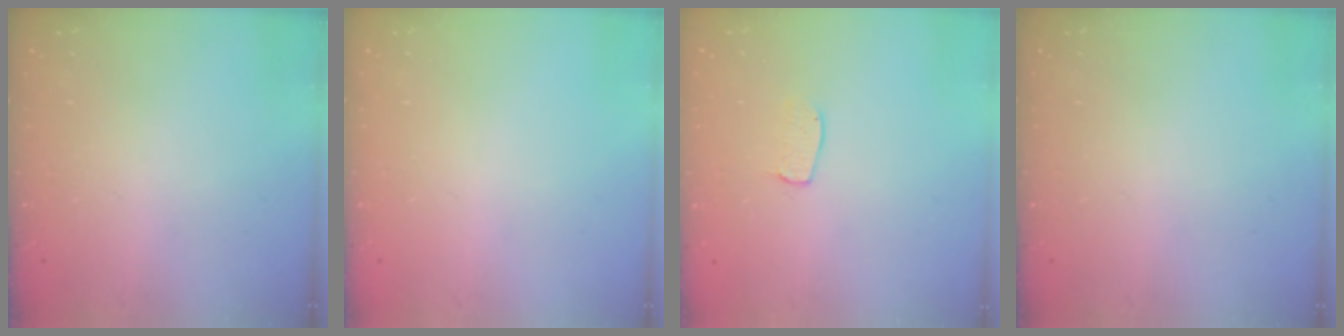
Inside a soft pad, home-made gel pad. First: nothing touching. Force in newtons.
{"total": 0.0}
{"total": 4.5, "press": 4.5, "slide": 0.3}
{"total": 0.0}